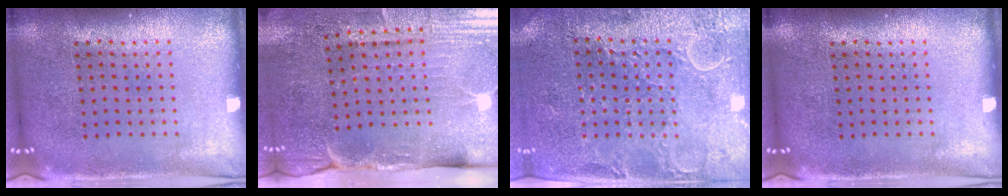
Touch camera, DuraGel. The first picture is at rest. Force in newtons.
{"total": 4.2, "press": 3.8, "slide": 1.8}
{"total": 2.9, "press": 2.8, "slide": 0.4}
{"total": 0.0}